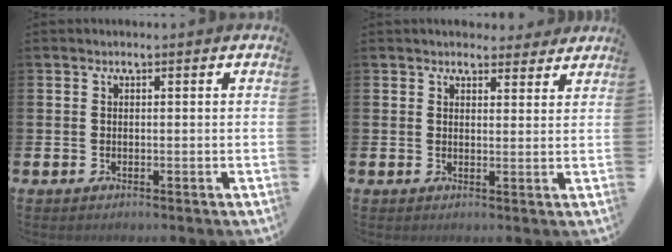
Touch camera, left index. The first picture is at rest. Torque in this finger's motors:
{"motor_torque": [1.01, -1.13, 0.22, 0.10]}